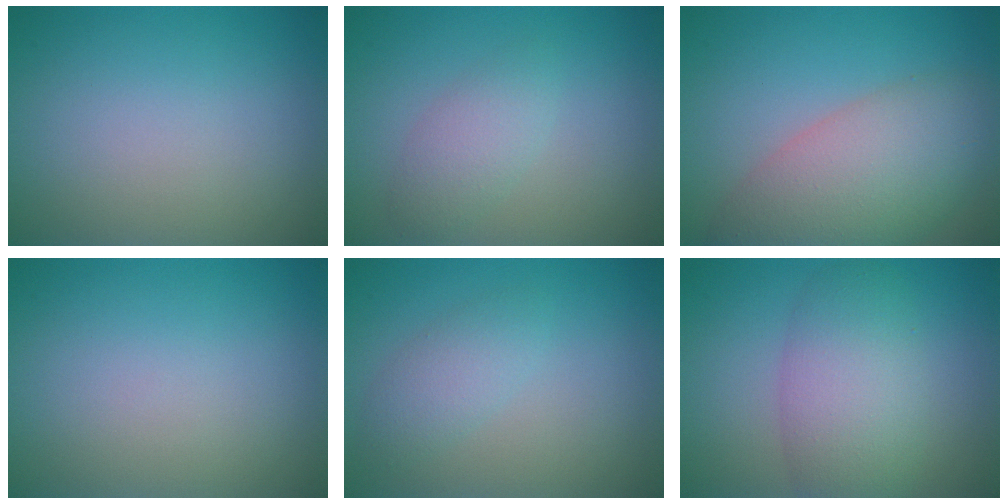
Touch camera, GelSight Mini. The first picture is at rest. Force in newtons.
{"total": 2.3, "press": 2.3, "slide": 0.1}
{"total": 8.1, "press": 8.1, "slide": 0.5}
{"total": 0.0}
{"total": 2.2, "press": 2.2, "slide": 0.1}
{"total": 5.9, "press": 5.9, "slide": 0.3}